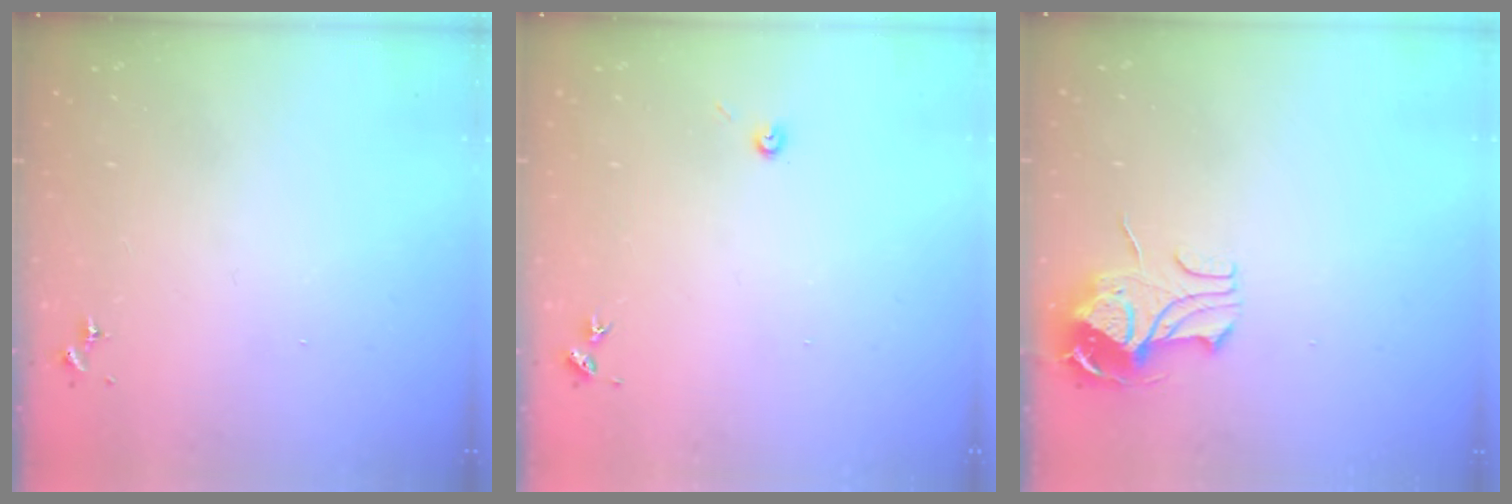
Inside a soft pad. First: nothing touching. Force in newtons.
{"total": 3.0, "press": 3.0, "slide": 0.3}
{"total": 10.0, "press": 9.9, "slide": 0.6}